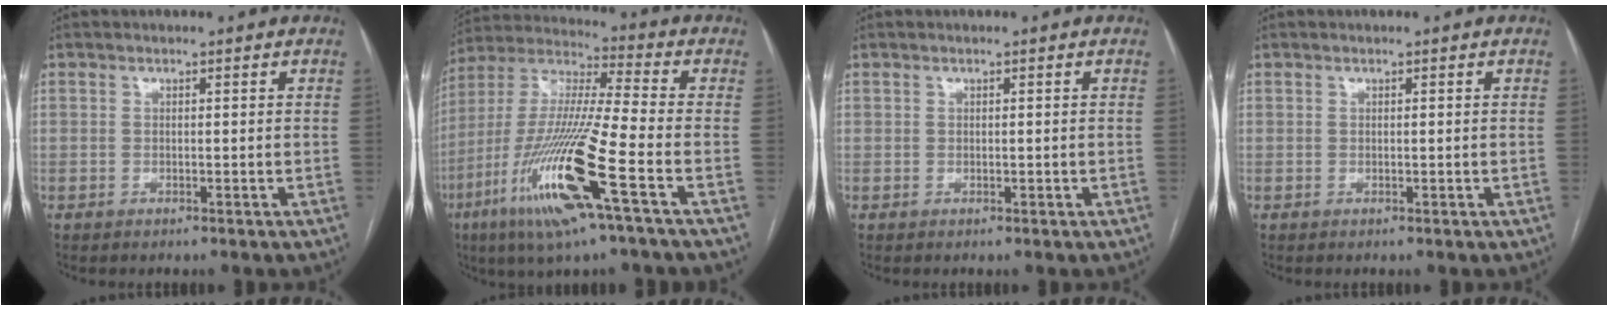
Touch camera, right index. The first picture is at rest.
{"total": 19.3, "force": [-8.2, 0.7, 17.4], "torque": [-0.384, -0.034, -0.162]}
{"total": 0.0}
{"total": 0.0}